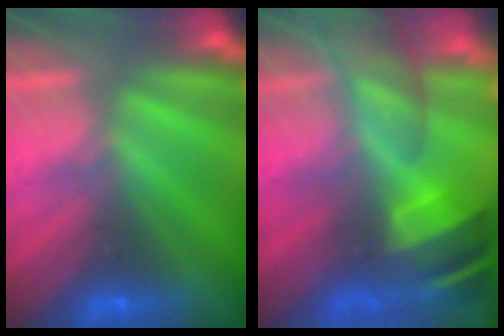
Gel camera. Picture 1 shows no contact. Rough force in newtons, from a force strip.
{"total": 10.9}